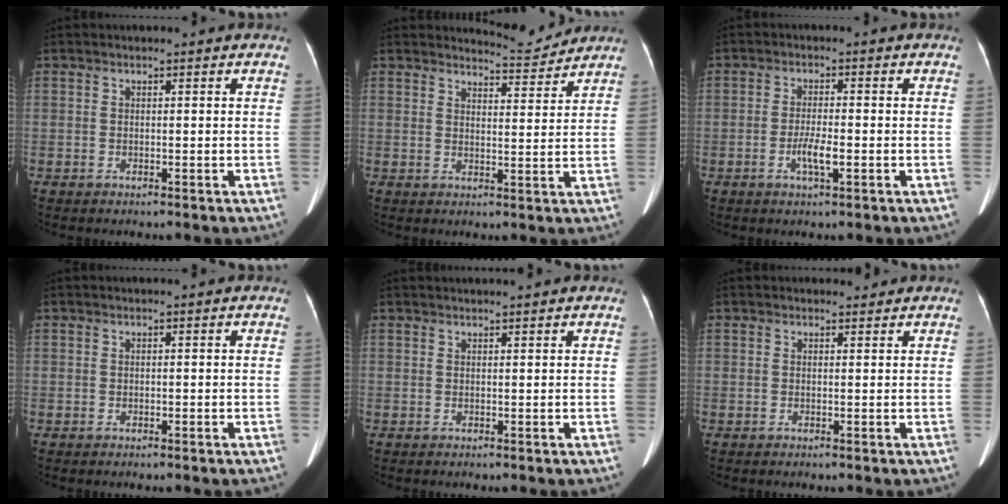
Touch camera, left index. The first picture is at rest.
{"total": 4.5, "force": [4.4, -0.2, -0.8], "torque": [-0.001, -0.018, 0.064]}
{"total": 3.4, "force": [-1.3, 0.5, 3.1], "torque": [-0.063, -0.002, -0.024]}
{"total": 0.0}
{"total": 2.6, "force": [2.4, -0.1, 1.0], "torque": [-0.011, 0.021, 0.037]}
{"total": 0.8, "force": [0.7, 0.2, -0.2], "torque": [-0.005, -0.006, 0.010]}